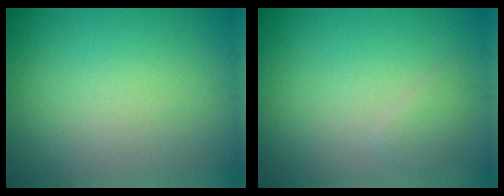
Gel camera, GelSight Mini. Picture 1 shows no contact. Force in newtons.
{"total": 1.3, "press": 1.3, "slide": 0.1}